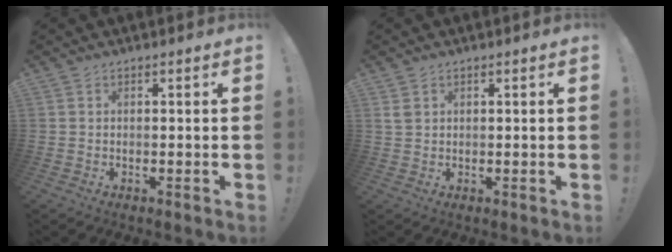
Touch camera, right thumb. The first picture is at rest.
{"total": 1.7, "force": [0.9, 1.3, 0.6], "torque": [-0.007, -0.003, 0.017]}